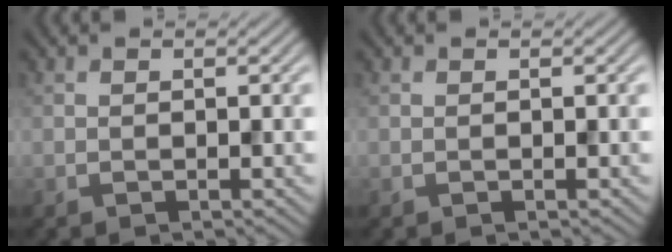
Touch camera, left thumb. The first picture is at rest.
{"total": 0.0}